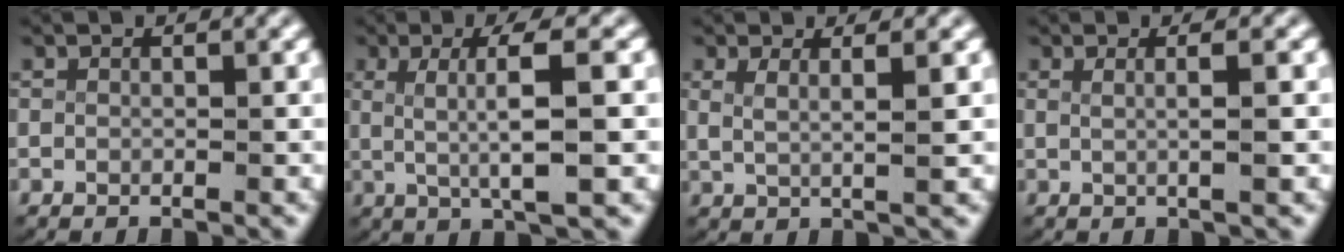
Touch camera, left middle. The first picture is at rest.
{"total": 5.7, "force": [0.8, 0.7, 5.6], "torque": [-0.088, 0.000, 0.019]}
{"total": 2.7, "force": [1.2, 0.7, 2.4], "torque": [-0.051, -0.007, 0.029]}
{"total": 2.1, "force": [0.4, -0.1, 2.1], "torque": [-0.035, 0.000, 0.010]}